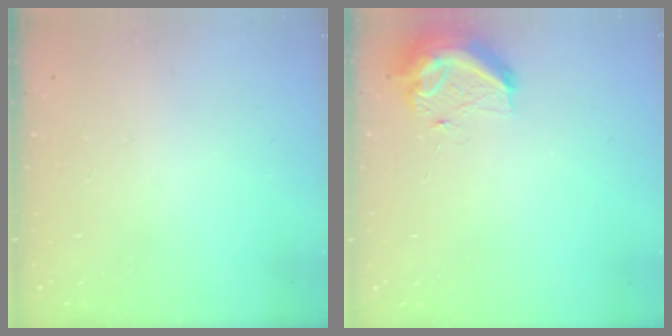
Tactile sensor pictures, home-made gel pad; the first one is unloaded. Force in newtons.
{"total": 10.0, "press": 9.9, "slide": 0.8}